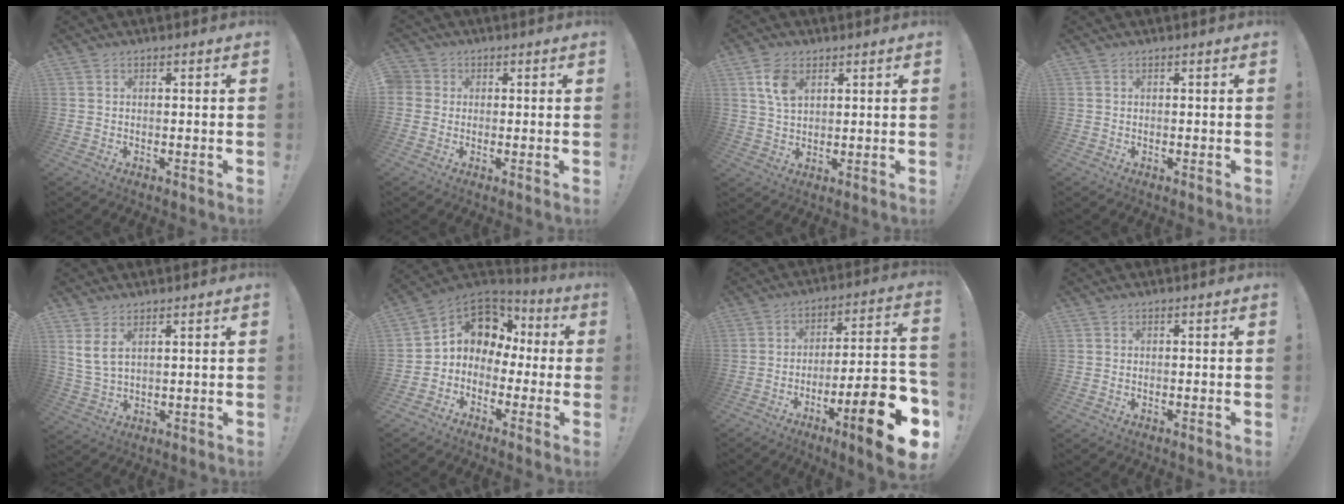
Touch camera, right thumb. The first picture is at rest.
{"total": 3.0, "force": [0.2, 2.8, 0.8], "torque": [-0.017, 0.007, 0.004]}
{"total": 7.6, "force": [3.4, 4.7, 4.9], "torque": [-0.083, -0.005, 0.066]}
{"total": 0.0}
{"total": 5.6, "force": [3.2, 2.3, 4.0], "torque": [-0.067, -0.013, 0.060]}
{"total": 8.6, "force": [1.9, 7.5, 3.7], "torque": [-0.052, -0.013, 0.042]}
{"total": 18.6, "force": [-9.5, 3.5, 15.7], "torque": [-0.212, 0.051, -0.145]}
{"total": 0.0}